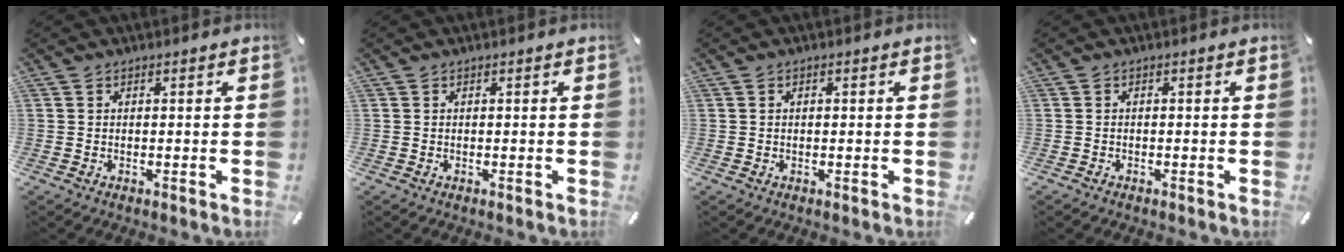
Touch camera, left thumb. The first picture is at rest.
{"total": 0.0}
{"total": 0.6, "force": [0.0, 0.3, 0.5], "torque": [-0.009, 0.000, -0.001]}
{"total": 0.6, "force": [-0.5, 0.3, 0.2], "torque": [-0.002, 0.002, -0.012]}